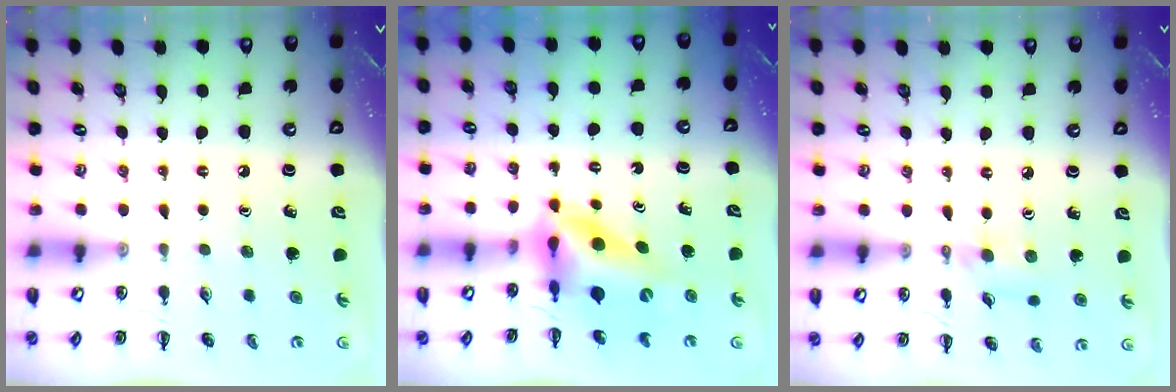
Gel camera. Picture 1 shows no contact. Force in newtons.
{"total": 9.8, "press": 9.3, "slide": 3.0}
{"total": 3.8, "press": 3.5, "slide": 1.3}